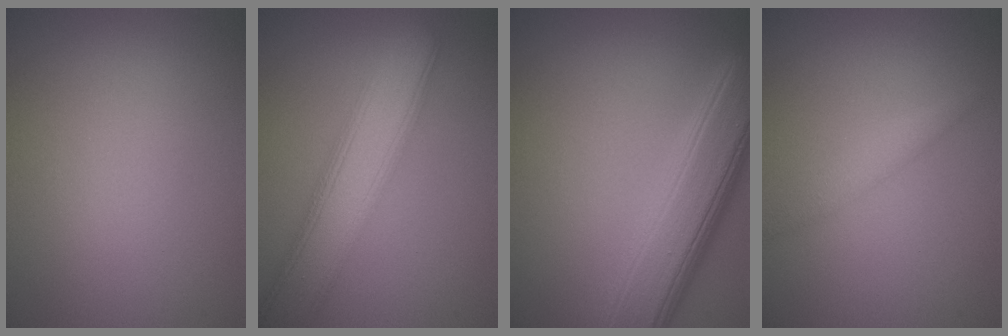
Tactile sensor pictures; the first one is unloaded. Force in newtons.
{"total": 7.2, "press": 7.2, "slide": 0.1}
{"total": 8.1, "press": 8.1, "slide": 0.2}
{"total": 1.5, "press": 1.5, "slide": 0.1}